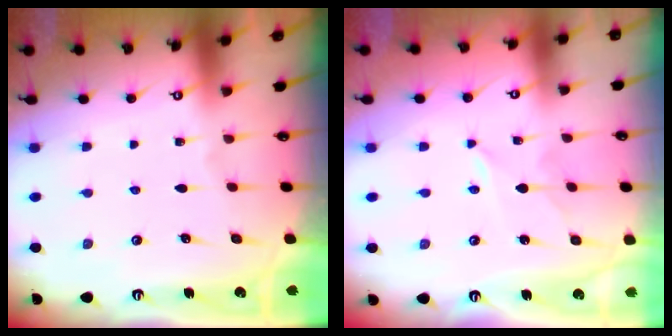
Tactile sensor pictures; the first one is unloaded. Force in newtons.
{"total": 3.0, "press": 2.9, "slide": 0.4}